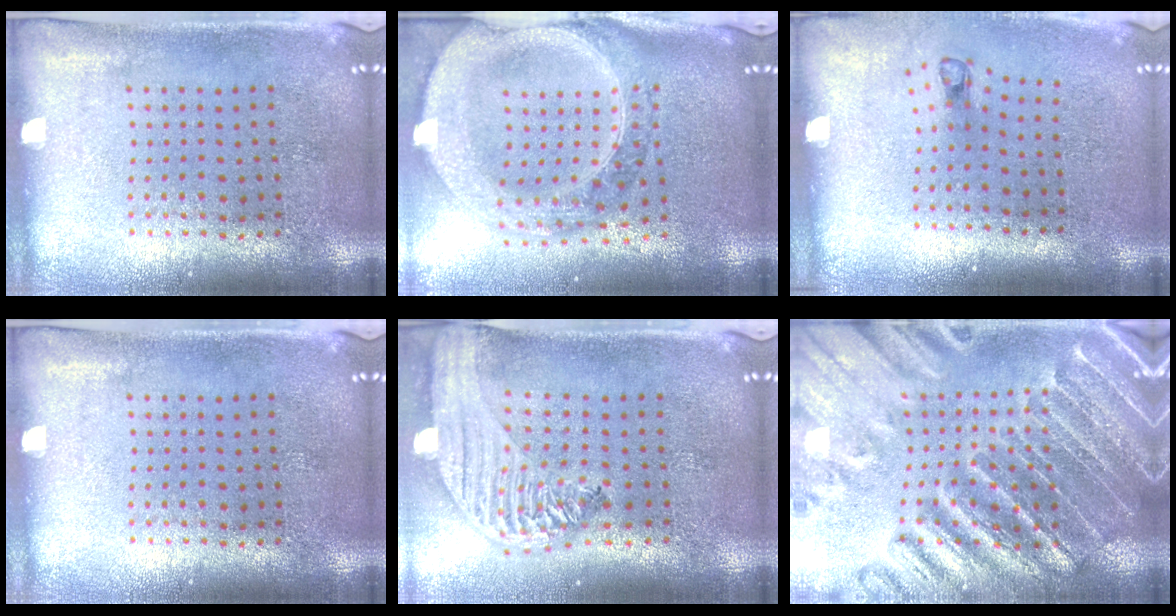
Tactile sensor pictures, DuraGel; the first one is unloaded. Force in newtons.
{"total": 3.4, "press": 2.8, "slide": 2.0}
{"total": 0.8, "press": 0.4, "slide": 0.7}
{"total": 0.0}
{"total": 2.4, "press": 2.1, "slide": 1.3}
{"total": 3.1, "press": 3.1, "slide": 0.4}